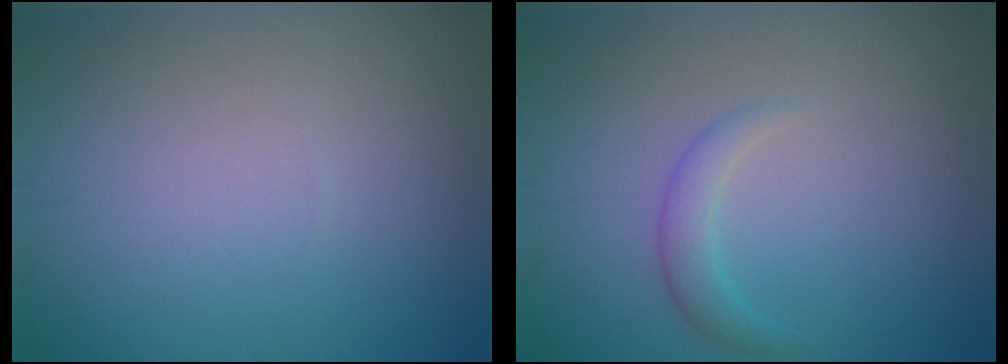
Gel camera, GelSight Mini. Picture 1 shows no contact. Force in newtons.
{"total": 1.7, "press": 1.7, "slide": 0.1}